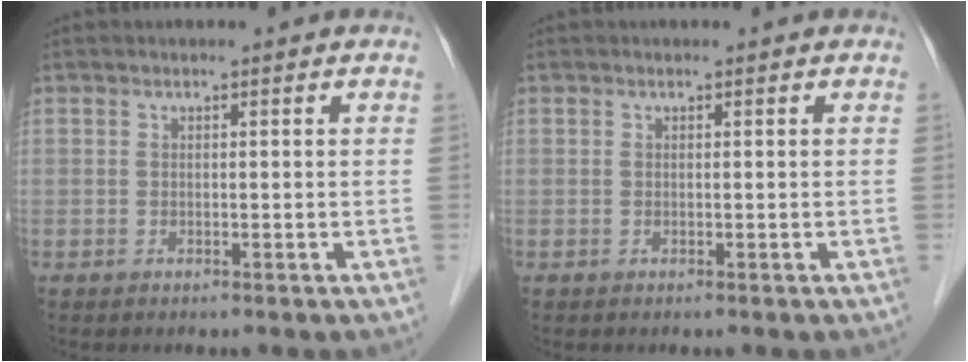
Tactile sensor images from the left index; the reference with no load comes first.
{"total": 0.0}